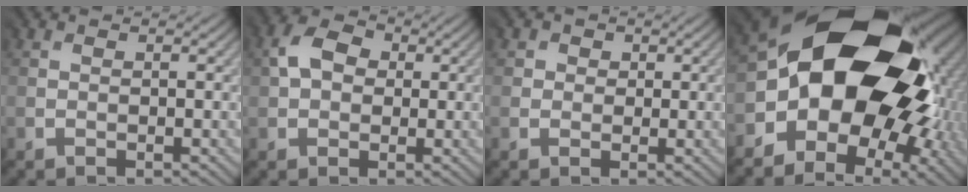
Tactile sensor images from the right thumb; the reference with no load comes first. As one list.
[{"total": 4.7, "force": [1.5, 3.5, 2.8], "torque": [-0.065, 0.013, 0.018]}, {"total": 1.4, "force": [0.6, 1.1, -0.6], "torque": [0.007, -0.001, 0.006]}, {"total": 18.5, "force": [0.5, 13.5, 12.7], "torque": [-0.196, -0.040, 0.030]}]